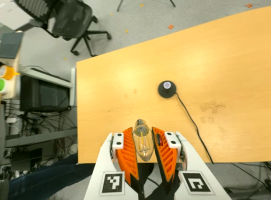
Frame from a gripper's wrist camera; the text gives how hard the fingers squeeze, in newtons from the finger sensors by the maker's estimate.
{"total": 13.4, "left": 14.4, "right": 12.4}